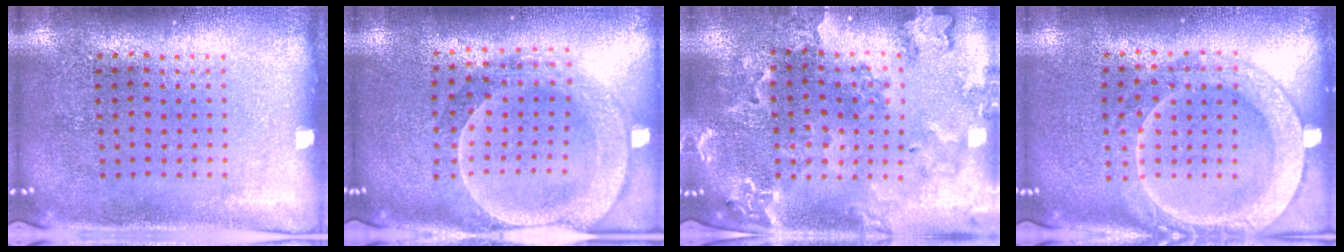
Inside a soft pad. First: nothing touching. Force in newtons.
{"total": 2.2, "press": 2.0, "slide": 0.9}
{"total": 1.8, "press": 1.8, "slide": 0.3}
{"total": 2.0, "press": 2.0, "slide": 0.3}